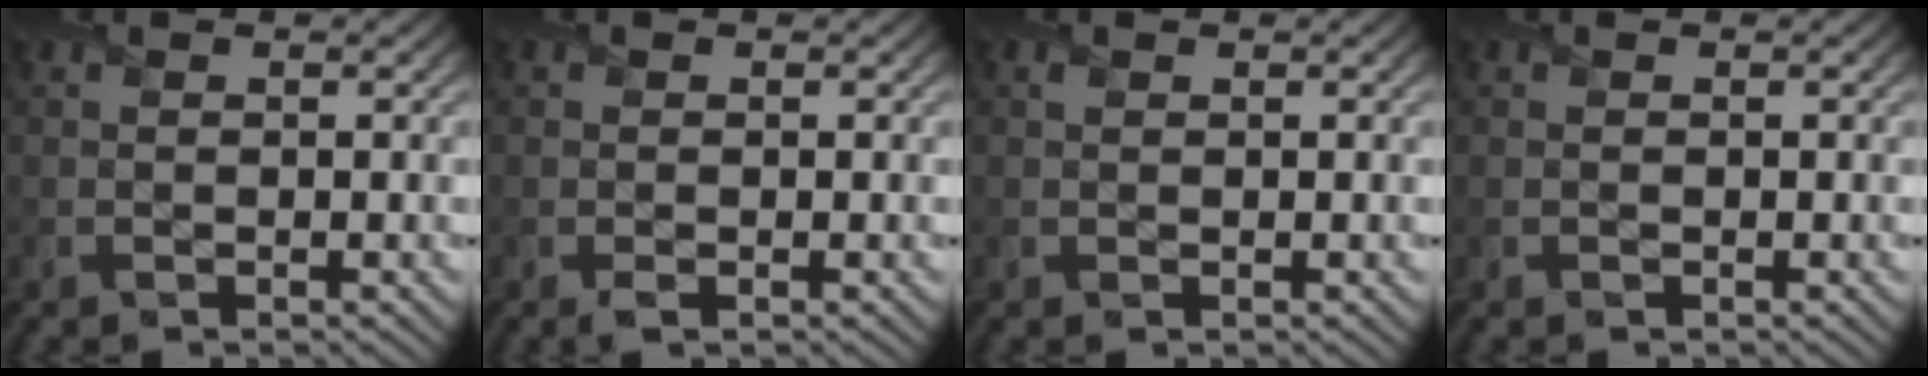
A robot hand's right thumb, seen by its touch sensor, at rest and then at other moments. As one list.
[{"total": 0.9, "force": [-0.3, 0.6, 0.6], "torque": [-0.015, -0.005, -0.007]}, {"total": 0.6, "force": [0.3, 0.5, 0.1], "torque": [-0.001, -0.002, 0.005]}, {"total": 0.0}]